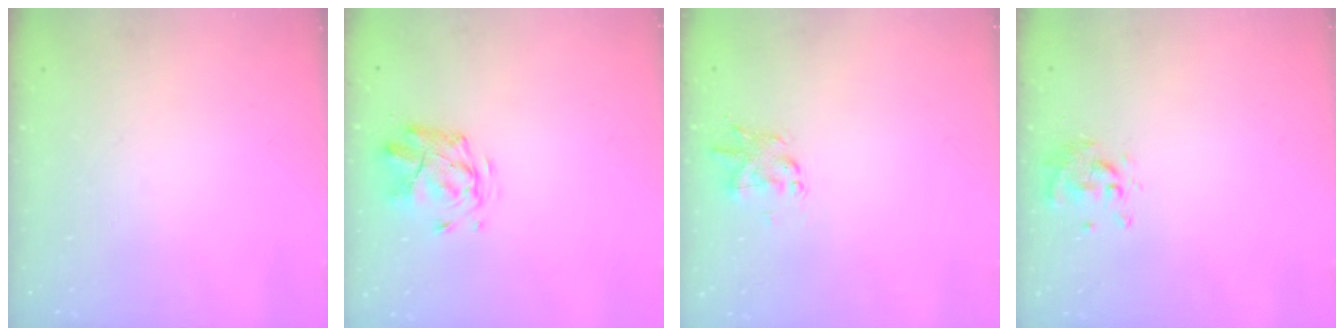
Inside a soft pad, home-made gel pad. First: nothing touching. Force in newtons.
{"total": 2.8, "press": 2.5, "slide": 1.4}
{"total": 1.4, "press": 1.3, "slide": 0.5}
{"total": 0.6, "press": 0.6, "slide": 0.2}